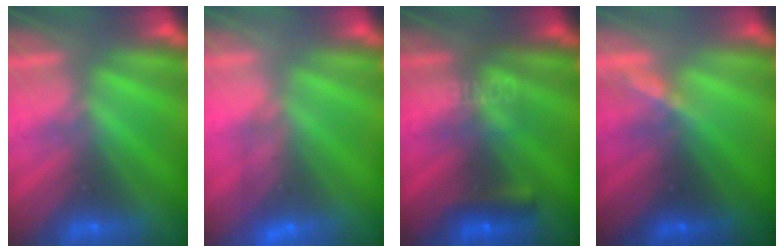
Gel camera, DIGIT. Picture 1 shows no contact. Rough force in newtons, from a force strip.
{"total": 4.6}
{"total": 8.7}
{"total": 1.3}